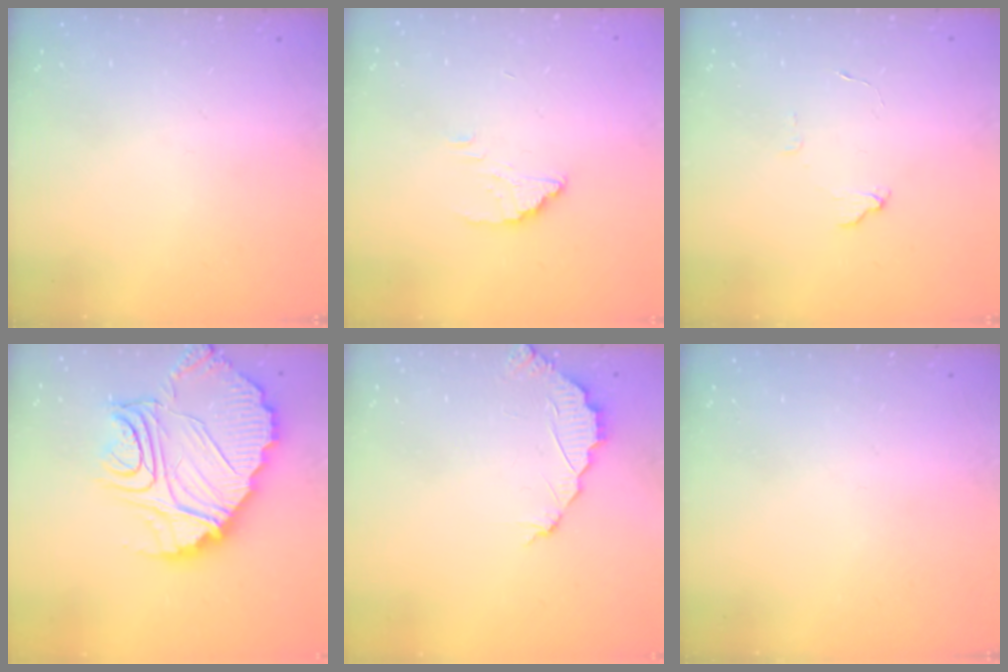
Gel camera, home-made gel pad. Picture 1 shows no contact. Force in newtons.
{"total": 2.0, "press": 2.0, "slide": 0.1}
{"total": 3.7, "press": 3.7, "slide": 0.4}
{"total": 20.6, "press": 20.5, "slide": 2.1}
{"total": 2.4, "press": 2.4, "slide": 0.2}
{"total": 0.0}